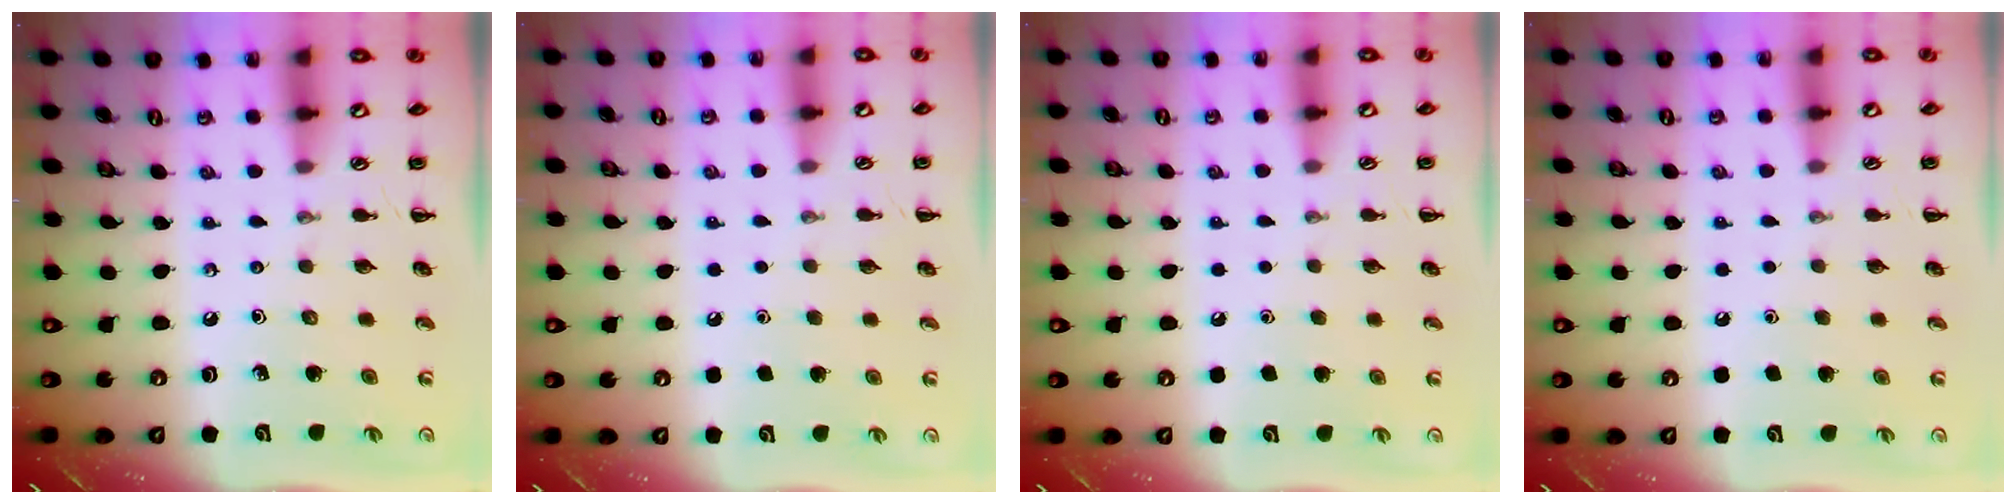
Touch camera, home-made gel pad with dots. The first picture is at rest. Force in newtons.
{"total": 1.7, "press": 1.6, "slide": 0.1}
{"total": 1.7, "press": 1.7, "slide": 0.1}
{"total": 1.8, "press": 1.7, "slide": 0.1}